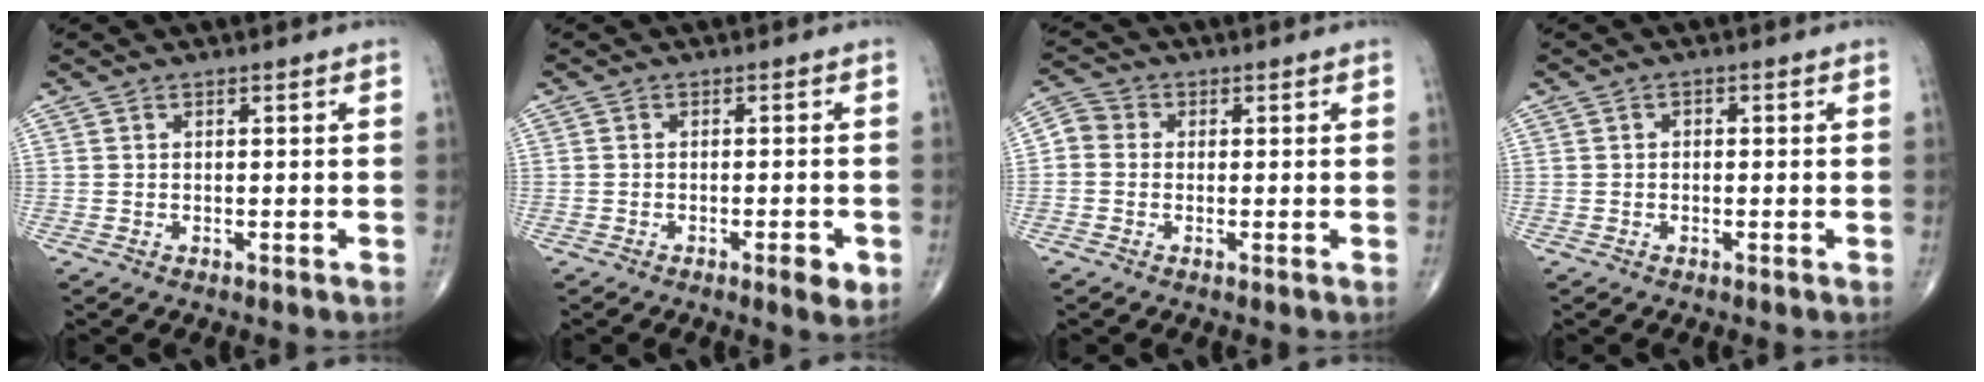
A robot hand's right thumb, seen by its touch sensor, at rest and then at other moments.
{"total": 3.4, "force": [-1.5, 0.9, 2.9], "torque": [-0.039, -0.002, -0.021]}
{"total": 4.1, "force": [-0.2, 3.7, 1.7], "torque": [-0.024, 0.010, -0.017]}
{"total": 0.9, "force": [0.0, 0.7, 0.5], "torque": [0.002, 0.004, -0.006]}